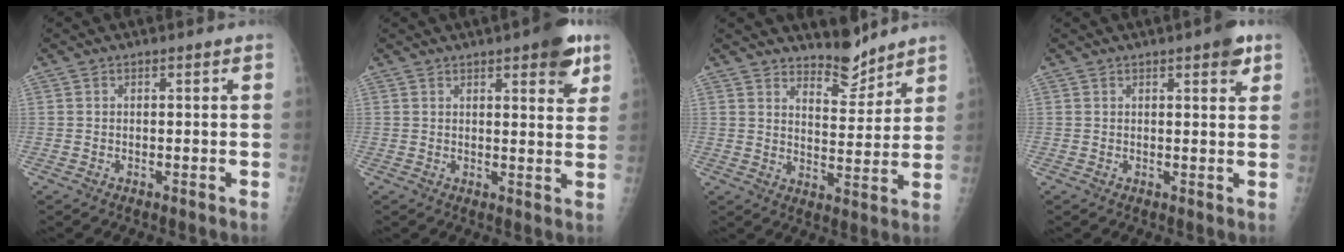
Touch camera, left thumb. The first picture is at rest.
{"total": 7.9, "force": [4.4, 2.5, 6.1], "torque": [-0.059, -0.018, 0.050]}
{"total": 6.8, "force": [6.4, 1.9, 1.5], "torque": [-0.002, -0.060, 0.110]}
{"total": 3.9, "force": [2.2, 1.2, 3.0], "torque": [-0.030, -0.008, 0.023]}